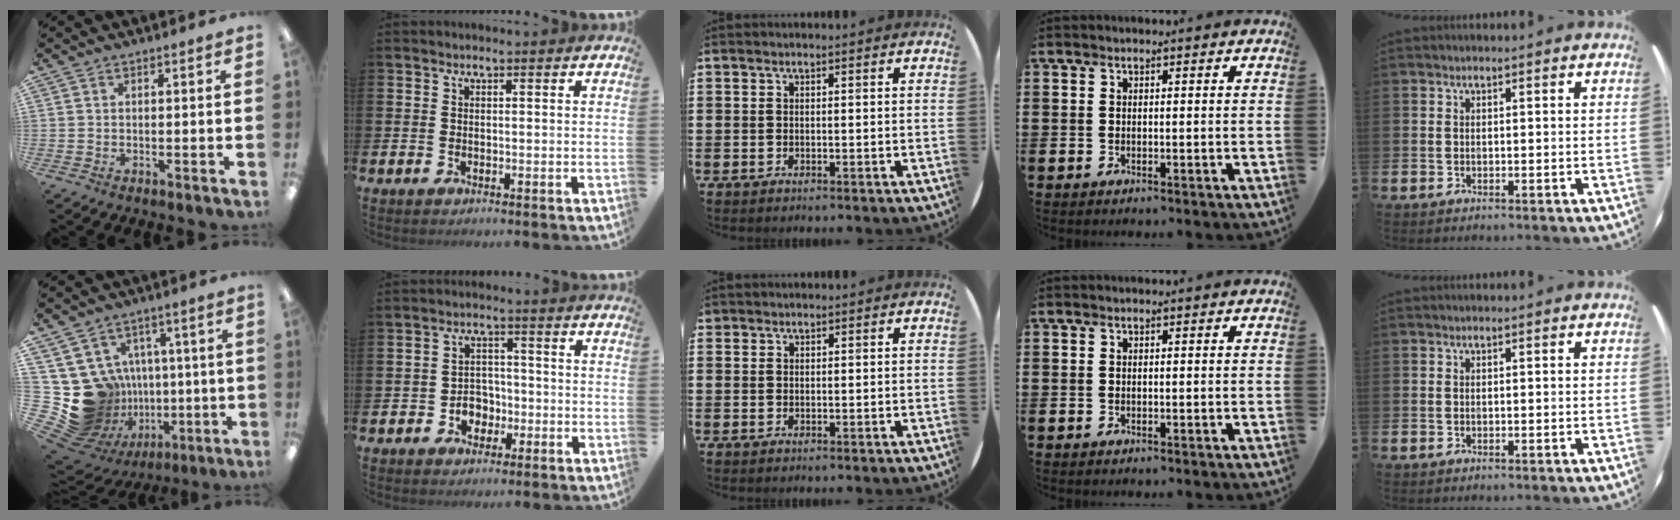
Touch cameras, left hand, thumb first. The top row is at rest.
{"thumb": {"total": 18.7, "force": [-0.8, 17.5, 6.5], "torque": [-0.146, -0.022, 0.040]}, "index": {"total": 3.4, "force": [-1.5, 2.9, 1.1], "torque": [-0.029, 0.003, -0.035]}, "middle": {"total": 0.6, "force": [0.5, 0.1, -0.2], "torque": [0.004, 0.004, 0.009]}}